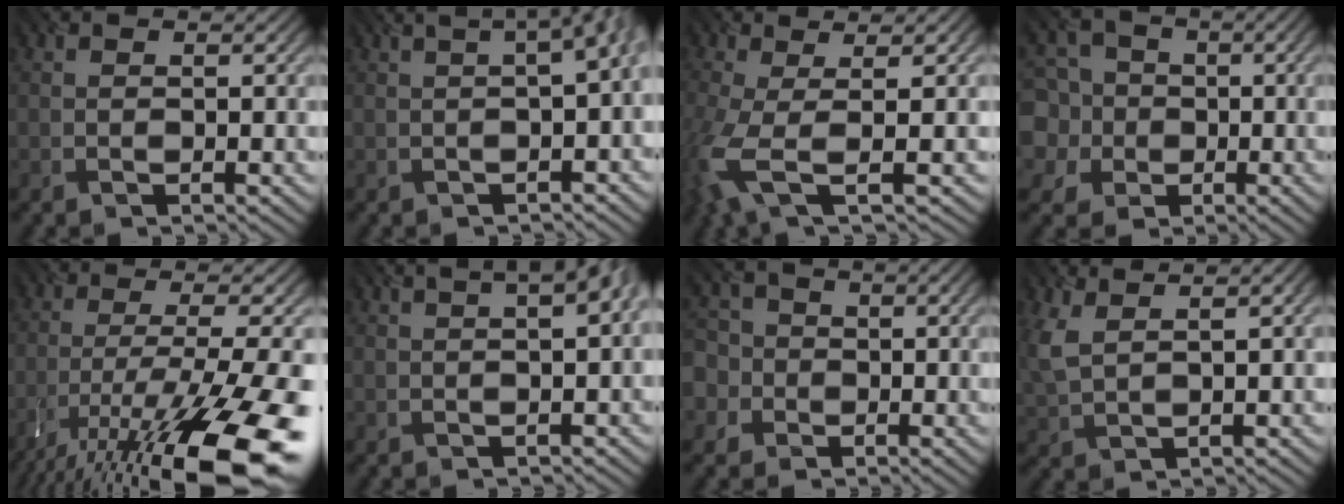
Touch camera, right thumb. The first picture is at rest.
{"total": 6.3, "force": [0.4, 2.4, 5.8], "torque": [-0.048, 0.021, 0.002]}
{"total": 7.0, "force": [-1.3, 2.2, 6.6], "torque": [-0.156, -0.014, -0.028]}
{"total": 8.9, "force": [-0.9, 8.6, 2.2], "torque": [-0.100, 0.000, -0.041]}
{"total": 17.7, "force": [-11.1, 4.1, 13.2], "torque": [-0.231, -0.019, -0.184]}
{"total": 6.3, "force": [1.4, 2.4, 5.7], "torque": [-0.042, 0.026, 0.001]}
{"total": 6.2, "force": [-1.1, 5.9, 1.5], "torque": [-0.058, 0.005, -0.050]}
{"total": 5.3, "force": [2.4, 2.1, 4.2], "torque": [-0.106, 0.007, 0.057]}